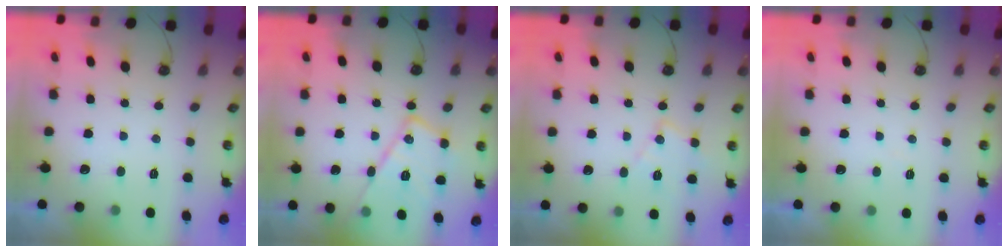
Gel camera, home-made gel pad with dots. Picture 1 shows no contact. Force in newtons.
{"total": 17.4, "press": 17.4, "slide": 0.9}
{"total": 9.6, "press": 9.5, "slide": 0.6}
{"total": 4.2, "press": 4.1, "slide": 0.6}